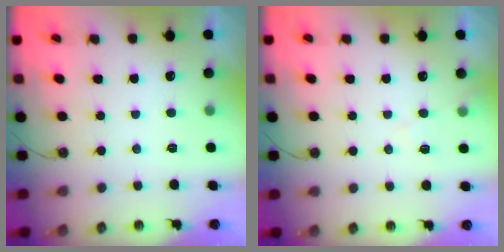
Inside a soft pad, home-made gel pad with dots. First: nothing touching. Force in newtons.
{"total": 6.3, "press": 6.2, "slide": 0.7}